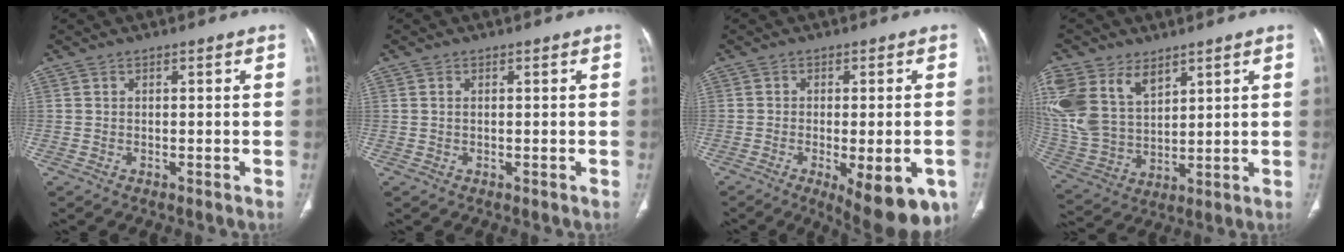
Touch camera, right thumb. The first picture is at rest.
{"total": 0.0}
{"total": 14.8, "force": [-6.5, 5.5, 12.1], "torque": [-0.125, -0.001, -0.076]}
{"total": 18.7, "force": [9.1, 12.4, 10.8], "torque": [-0.248, -0.008, 0.195]}